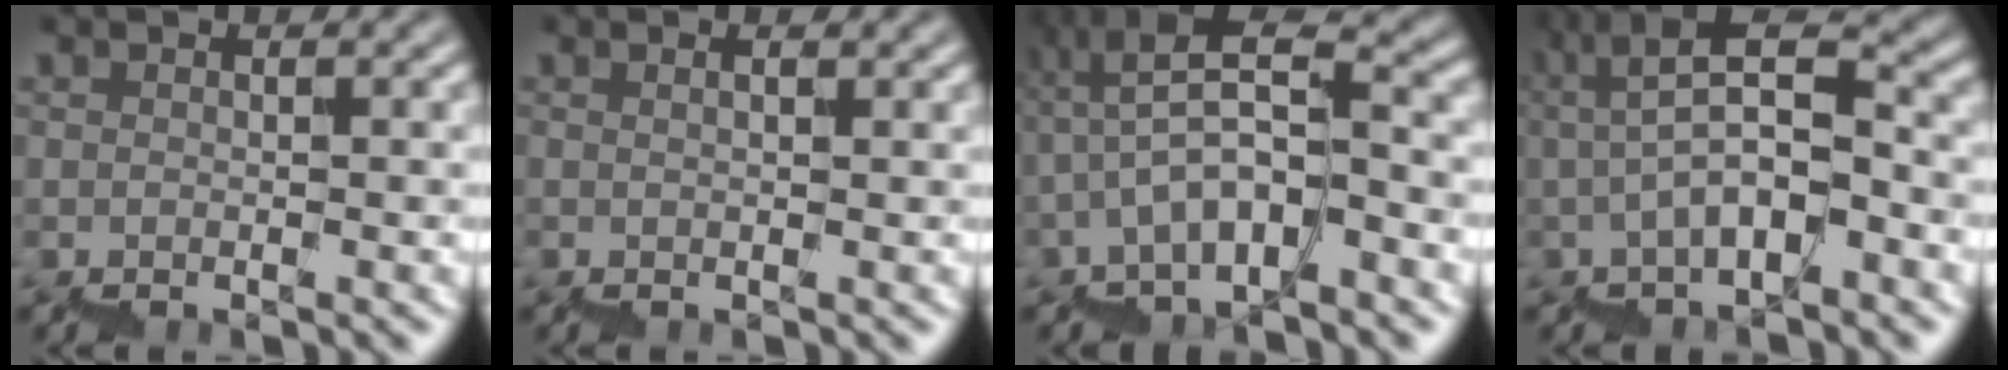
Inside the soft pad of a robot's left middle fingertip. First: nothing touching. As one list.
[{"total": 0.9, "force": [0.7, 0.1, 0.6], "torque": [-0.001, 0.000, 0.007]}, {"total": 5.9, "force": [-1.2, 1.8, 5.5], "torque": [-0.095, 0.028, -0.022]}, {"total": 5.4, "force": [-0.7, 1.4, 5.2], "torque": [-0.088, 0.028, -0.011]}]